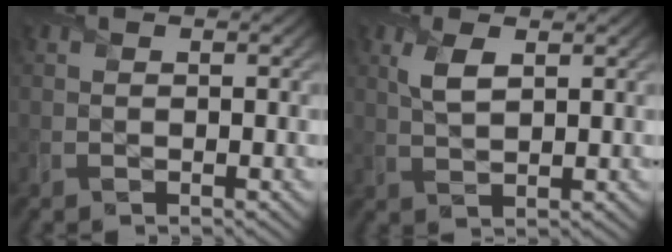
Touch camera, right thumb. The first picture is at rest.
{"total": 3.4, "force": [1.4, 1.4, 2.7], "torque": [-0.066, 0.003, 0.029]}